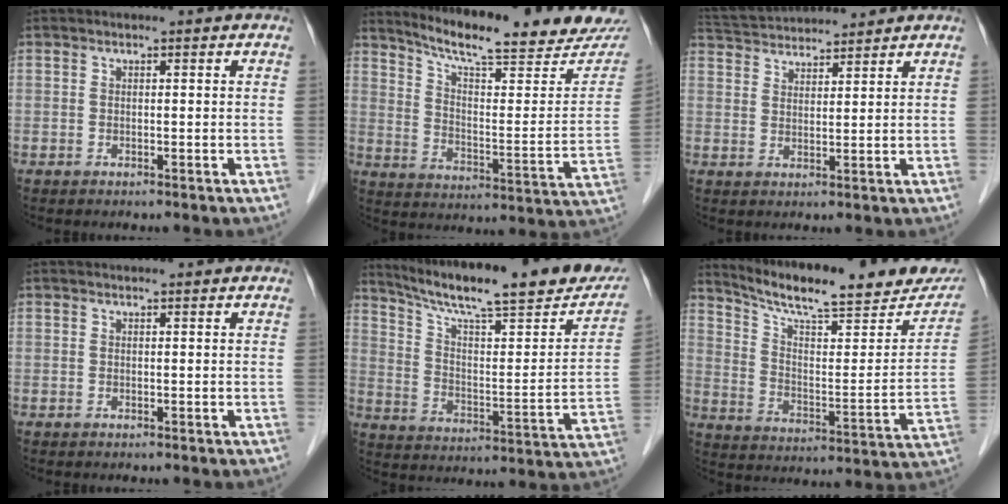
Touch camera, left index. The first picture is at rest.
{"total": 21.5, "force": [19.6, 1.8, 8.6], "torque": [-0.130, -0.064, 0.264]}
{"total": 9.2, "force": [8.9, 0.9, 2.2], "torque": [-0.051, 0.031, 0.148]}
{"total": 0.9, "force": [0.9, 0.0, 0.2], "torque": [-0.007, 0.007, 0.010]}
{"total": 25.1, "force": [20.6, 3.3, 13.9], "torque": [-0.217, -0.027, 0.288]}
{"total": 22.2, "force": [19.1, 3.9, 10.7], "torque": [-0.160, -0.029, 0.266]}